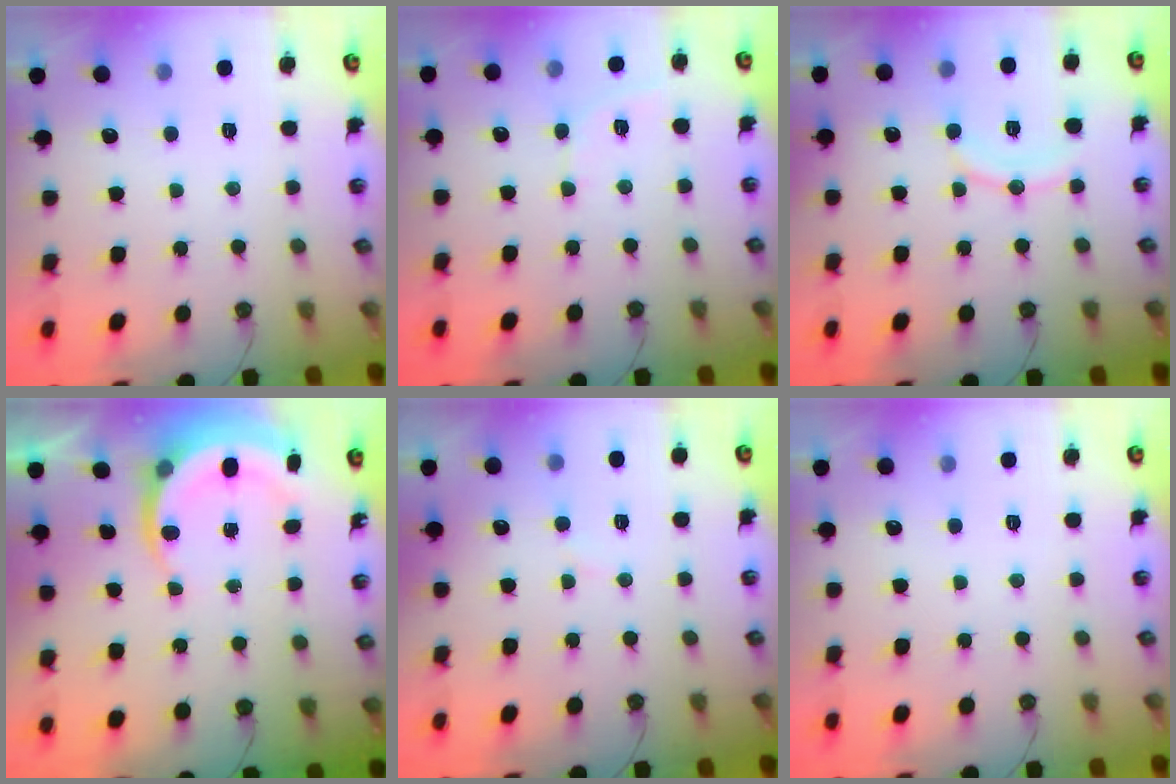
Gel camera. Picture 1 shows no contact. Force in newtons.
{"total": 5.2, "press": 5.2, "slide": 0.4}
{"total": 9.7, "press": 9.7, "slide": 1.1}
{"total": 6.2, "press": 6.0, "slide": 1.6}
{"total": 3.9, "press": 3.9, "slide": 0.5}
{"total": 0.0}